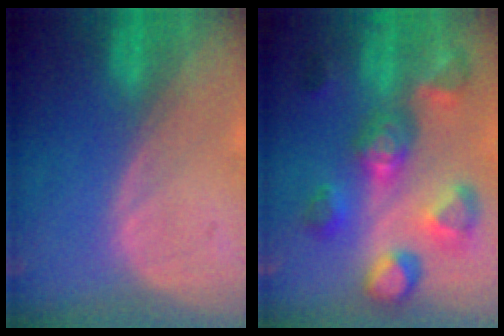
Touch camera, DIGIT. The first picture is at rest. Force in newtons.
{"total": 10.9, "press": 9.9, "slide": 4.5}